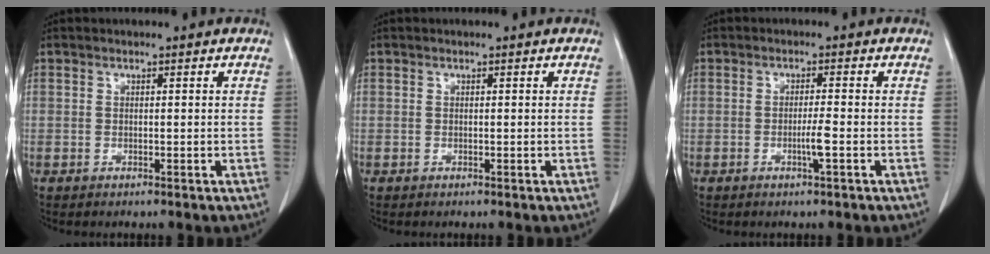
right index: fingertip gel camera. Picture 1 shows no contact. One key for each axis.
{"total": 0.0}
{"total": 2.5, "fx": -0.8, "fy": -0.3, "fz": 2.3, "tx": -0.045, "ty": -0.004, "tz": -0.015}